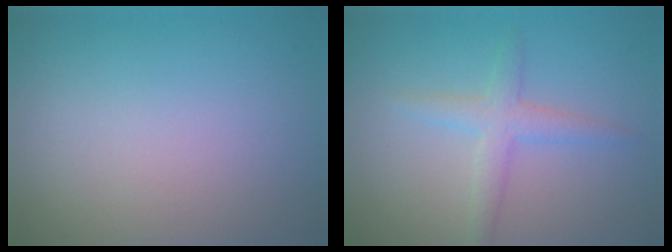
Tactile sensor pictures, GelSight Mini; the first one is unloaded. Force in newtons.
{"total": 2.6, "press": 2.6, "slide": 0.0}